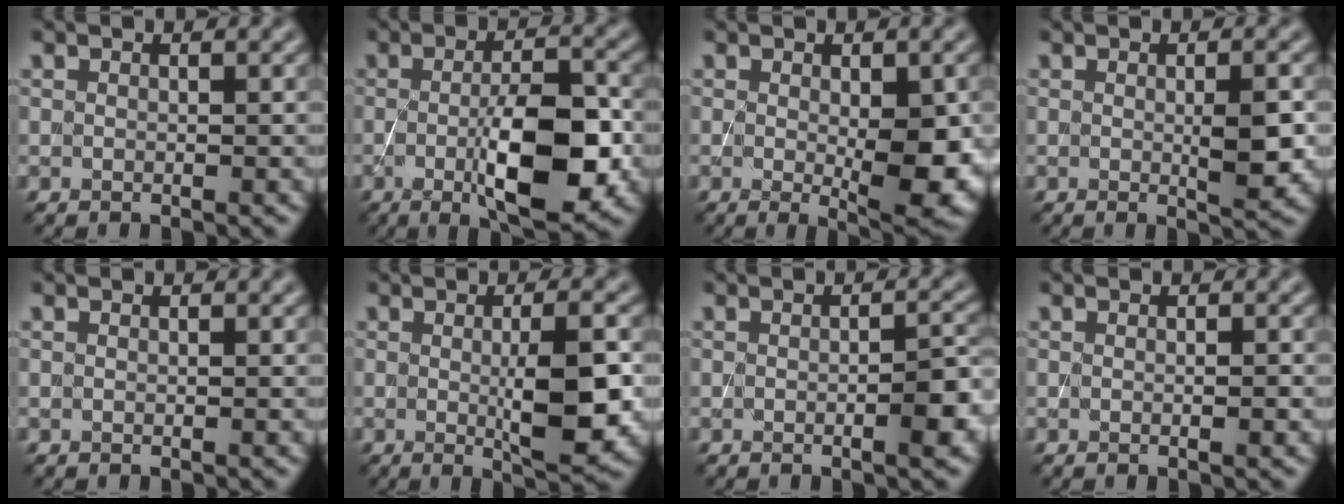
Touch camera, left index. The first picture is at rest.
{"total": 8.1, "force": [-1.7, 2.4, 7.5], "torque": [-0.123, -0.006, -0.027]}
{"total": 5.9, "force": [-0.5, 1.9, 5.6], "torque": [-0.084, -0.015, -0.001]}
{"total": 2.9, "force": [0.0, 0.5, 2.8], "torque": [-0.043, -0.004, 0.001]}
{"total": 0.0}
{"total": 5.7, "force": [-0.2, 1.1, 5.6], "torque": [-0.085, -0.004, 0.000]}
{"total": 3.0, "force": [-0.6, 0.8, 2.9], "torque": [-0.038, -0.001, -0.008]}
{"total": 1.0, "force": [-0.1, 0.3, 0.9], "torque": [-0.010, -0.003, -0.001]}